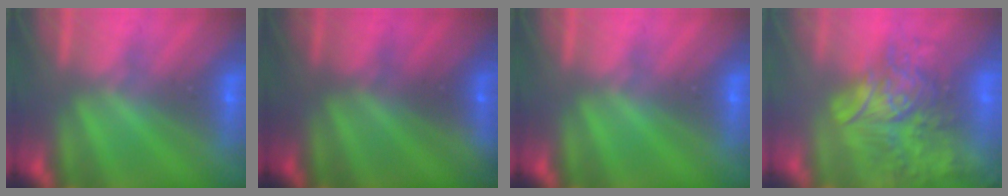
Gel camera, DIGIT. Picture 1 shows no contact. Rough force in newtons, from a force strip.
{"total": 1.4}
{"total": 0.0}
{"total": 6.4}